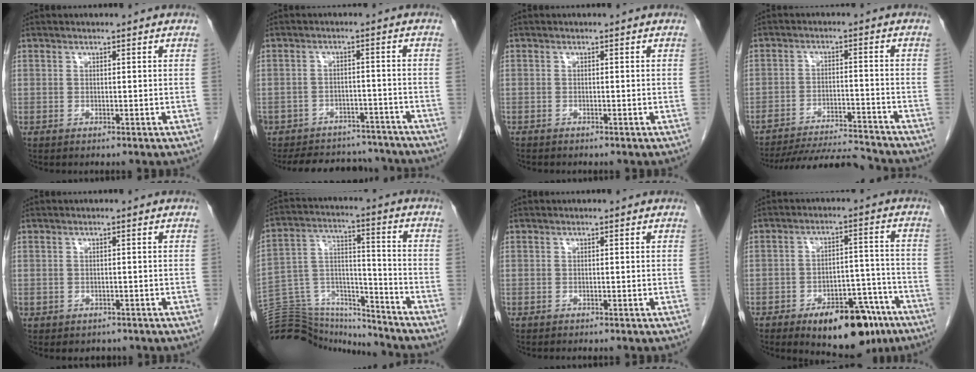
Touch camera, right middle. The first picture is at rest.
{"total": 14.0, "force": [-12.6, 5.0, 3.2], "torque": [-0.047, 0.019, -0.158]}
{"total": 1.1, "force": [-0.9, 0.2, 0.4], "torque": [-0.012, -0.003, -0.014]}
{"total": 13.0, "force": [-12.7, 0.2, 3.1], "torque": [-0.048, -0.005, -0.192]}
{"total": 2.2, "force": [-1.6, 1.4, 0.4], "torque": [-0.008, 0.006, -0.018]}
{"total": 22.2, "force": [-21.3, 4.3, 4.7], "torque": [-0.130, 0.027, -0.338]}
{"total": 1.4, "force": [-1.3, 0.2, 0.5], "torque": [-0.009, -0.003, -0.016]}
{"total": 13.9, "force": [-9.1, 5.6, 8.9], "torque": [-0.100, 0.015, -0.130]}